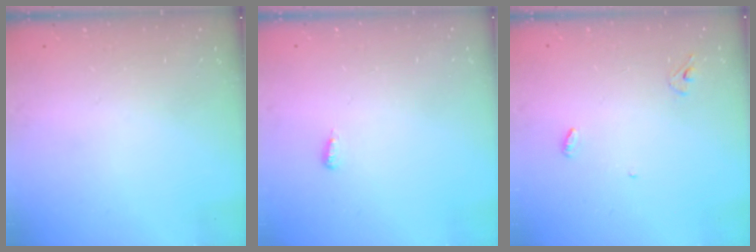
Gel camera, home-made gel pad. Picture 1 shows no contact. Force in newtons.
{"total": 3.6, "press": 2.7, "slide": 2.5}
{"total": 3.5, "press": 3.5, "slide": 0.3}